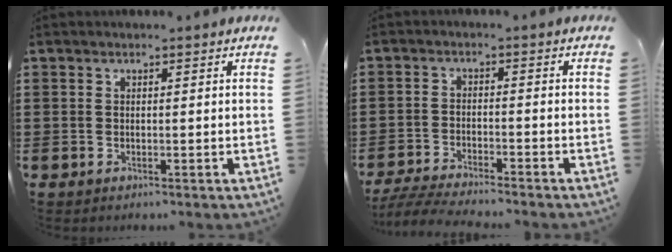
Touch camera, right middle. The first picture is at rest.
{"total": 4.3, "force": [-4.1, -0.1, 1.2], "torque": [-0.036, -0.013, -0.085]}